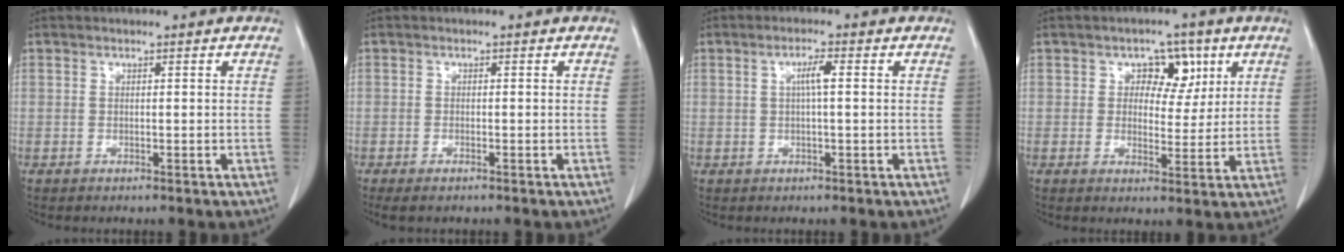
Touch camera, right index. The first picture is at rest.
{"total": 1.9, "force": [-1.4, 0.5, 1.1], "torque": [-0.018, -0.005, -0.020]}
{"total": 2.6, "force": [0.4, 0.2, 2.6], "torque": [-0.048, 0.003, 0.007]}
{"total": 5.5, "force": [2.2, 3.7, 3.5], "torque": [-0.037, 0.009, 0.032]}